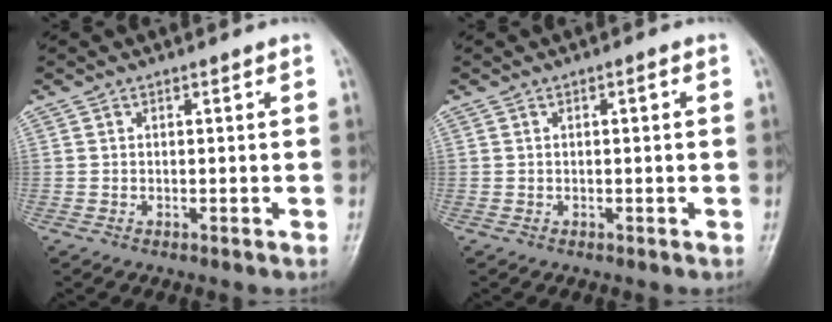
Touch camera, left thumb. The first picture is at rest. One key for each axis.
{"total": 1.0, "fx": 0.2, "fy": 0.3, "fz": 1.0, "tx": -0.018, "ty": 0.002, "tz": 0.001}